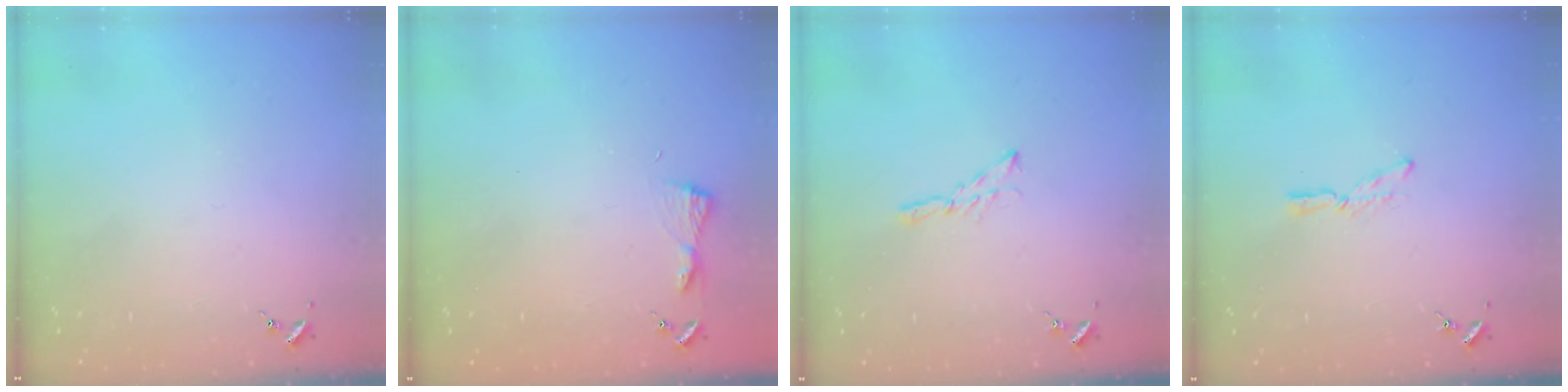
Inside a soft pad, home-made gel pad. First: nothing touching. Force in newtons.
{"total": 3.9, "press": 3.9, "slide": 0.4}
{"total": 4.7, "press": 4.7, "slide": 0.1}
{"total": 6.9, "press": 6.9, "slide": 0.4}